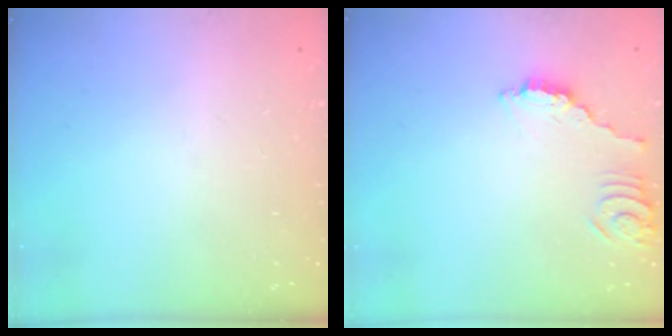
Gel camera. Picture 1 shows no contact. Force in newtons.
{"total": 3.0, "press": 3.0, "slide": 0.1}